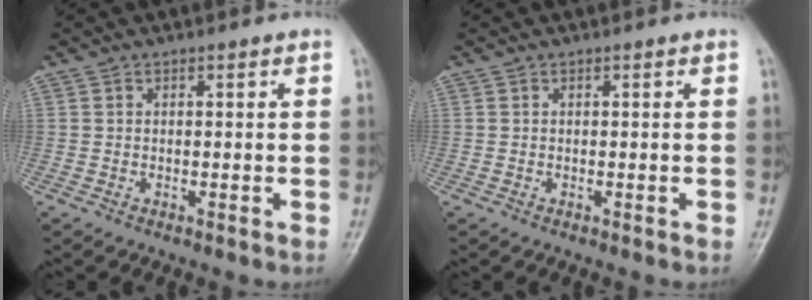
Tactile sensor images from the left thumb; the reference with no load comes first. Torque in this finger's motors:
{"motor_torque": [-0.01, 0.01, 0.00, -0.06, 0.00]}